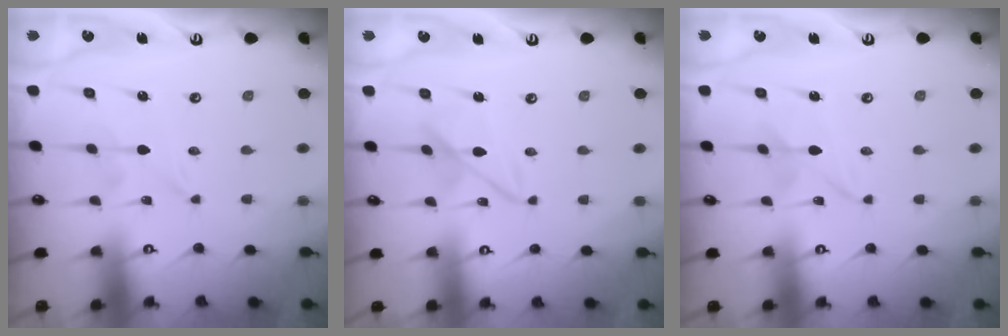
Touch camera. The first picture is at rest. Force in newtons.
{"total": 7.0, "press": 7.0, "slide": 0.4}
{"total": 2.4, "press": 2.3, "slide": 0.3}